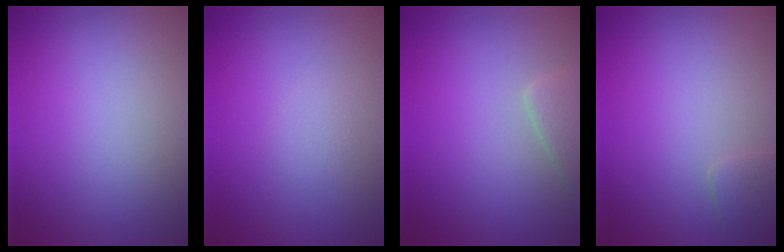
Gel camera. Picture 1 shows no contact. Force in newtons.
{"total": 0.7, "press": 0.7, "slide": 0.0}
{"total": 1.7, "press": 1.7, "slide": 0.1}
{"total": 1.3, "press": 1.3, "slide": 0.1}